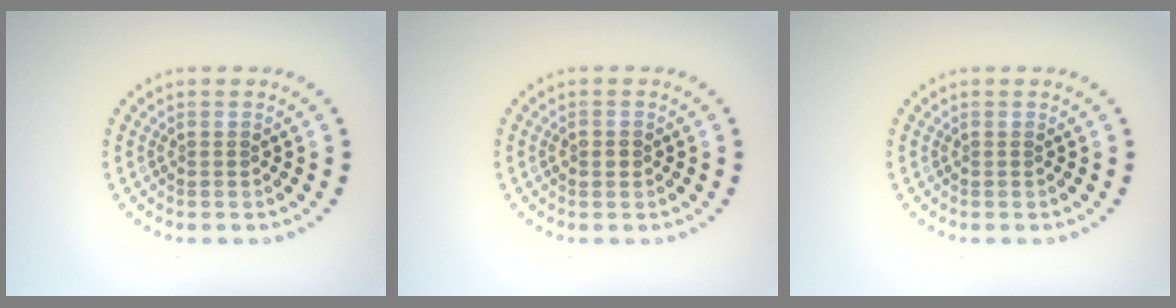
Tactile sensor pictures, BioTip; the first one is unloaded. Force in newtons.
{"total": 1.5, "press": 1.5, "slide": 0.2}
{"total": 0.0}